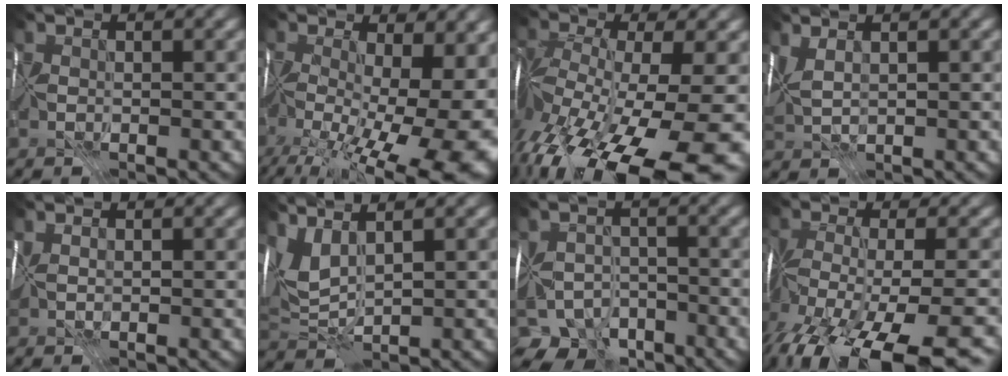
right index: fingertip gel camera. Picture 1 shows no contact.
{"total": 19.6, "force": [-6.5, 9.1, 16.1], "torque": [-0.216, -0.026, -0.064]}
{"total": 18.2, "force": [-9.1, 7.2, 14.0], "torque": [-0.268, -0.035, -0.134]}
{"total": 2.3, "force": [1.5, 0.7, 1.5], "torque": [-0.042, 0.015, 0.036]}
{"total": 1.7, "force": [0.4, 1.0, 1.3], "torque": [-0.026, 0.004, 0.009]}
{"total": 4.1, "force": [2.9, 1.2, 2.6], "torque": [-0.069, 0.010, 0.068]}
{"total": 7.1, "force": [-4.8, 4.7, 2.3], "torque": [-0.027, -0.012, -0.078]}
{"total": 13.1, "force": [-8.7, 4.2, 8.8], "torque": [-0.184, -0.019, -0.127]}